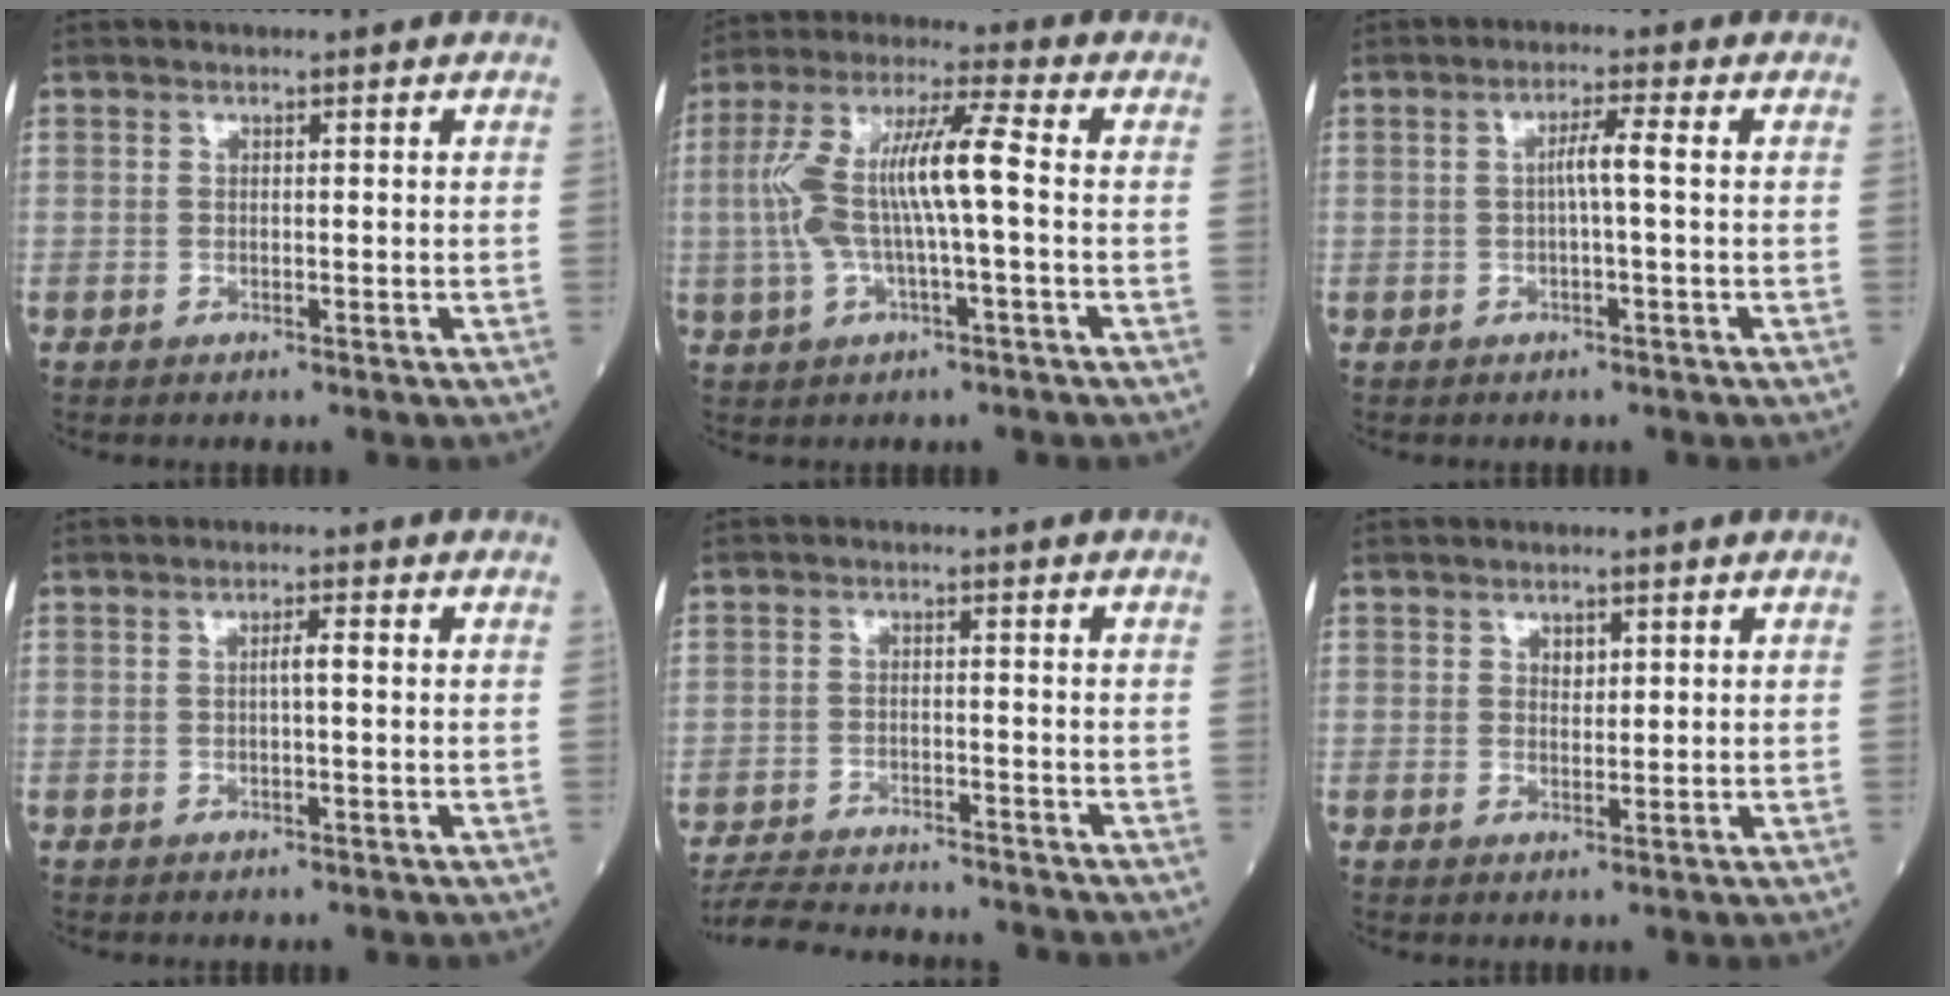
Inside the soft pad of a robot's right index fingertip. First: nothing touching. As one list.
[{"total": 11.3, "force": [-0.4, 1.3, 11.2], "torque": [-0.229, 0.025, -0.010]}, {"total": 3.0, "force": [0.0, -0.3, 3.0], "torque": [-0.052, 0.005, -0.001]}, {"total": 1.8, "force": [0.0, 0.1, 1.8], "torque": [-0.029, 0.004, 0.000]}, {"total": 12.4, "force": [-11.8, 1.5, 3.6], "torque": [-0.065, -0.003, -0.174]}, {"total": 1.4, "force": [0.7, 0.9, 0.8], "torque": [-0.008, -0.003, 0.012]}]